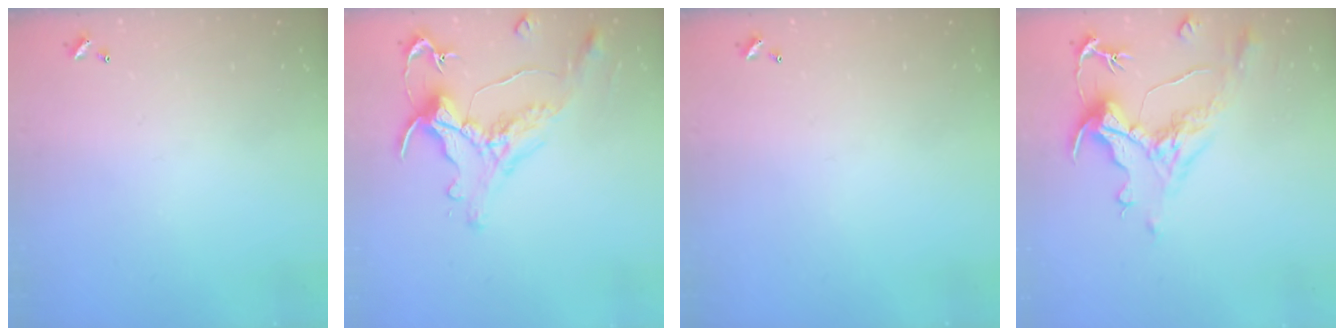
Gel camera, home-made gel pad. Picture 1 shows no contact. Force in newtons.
{"total": 0.7, "press": 0.1, "slide": 0.7}
{"total": 0.0}
{"total": 1.4, "press": 0.2, "slide": 1.4}